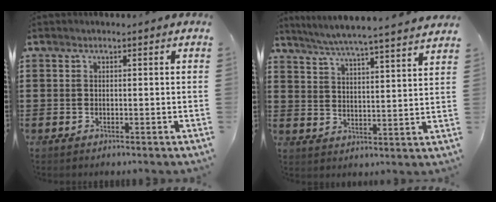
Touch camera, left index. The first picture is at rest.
{"total": 5.3, "force": [4.8, -1.1, 1.9], "torque": [-0.056, -0.038, 0.078]}